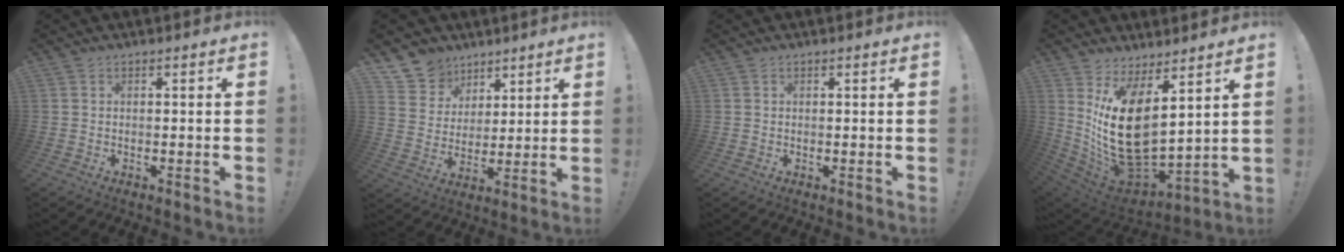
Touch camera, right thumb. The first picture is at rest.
{"total": 9.5, "force": [6.5, 6.9, 1.0], "torque": [-0.027, -0.050, 0.132]}
{"total": 1.3, "force": [0.6, 1.1, -0.2], "torque": [0.013, -0.005, 0.009]}
{"total": 18.4, "force": [5.2, 9.0, 15.1], "torque": [-0.304, -0.067, 0.100]}